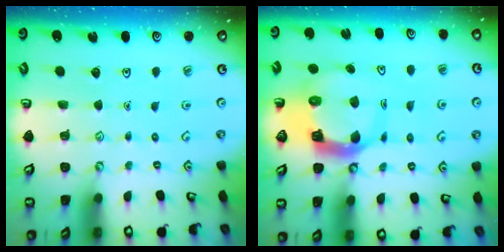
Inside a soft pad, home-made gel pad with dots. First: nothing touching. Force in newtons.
{"total": 8.5, "press": 8.4, "slide": 1.3}